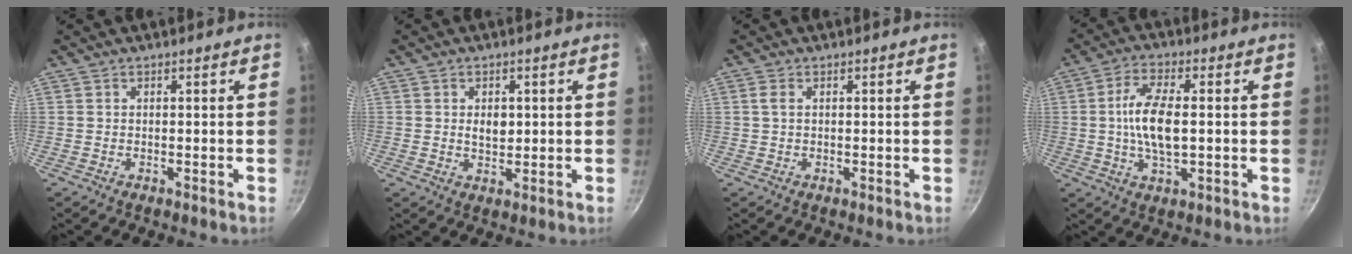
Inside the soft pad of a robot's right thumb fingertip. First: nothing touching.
{"total": 3.3, "force": [0.5, 2.5, 2.2], "torque": [-0.023, -0.008, 0.007]}
{"total": 1.6, "force": [0.4, 0.9, 1.2], "torque": [-0.024, 0.003, 0.006]}
{"total": 10.0, "force": [0.2, 4.2, 9.1], "torque": [-0.175, 0.007, -0.002]}